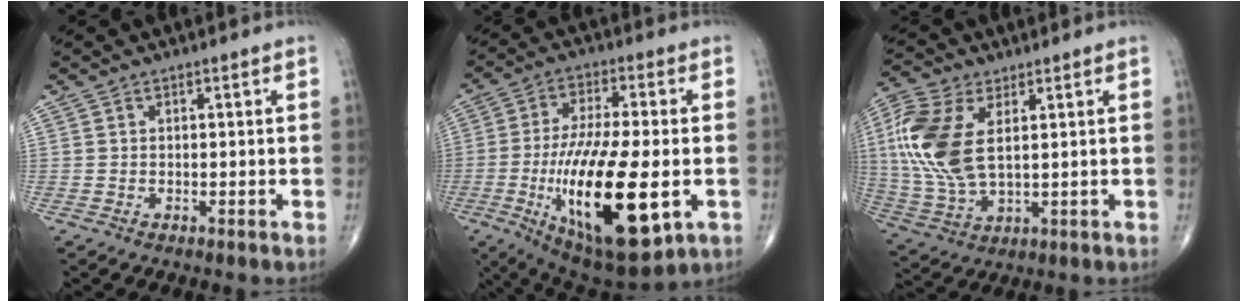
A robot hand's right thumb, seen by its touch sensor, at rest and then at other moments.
{"total": 23.6, "force": [-5.4, 8.0, 21.6], "torque": [-0.414, -0.021, -0.074]}
{"total": 15.3, "force": [3.4, 8.0, 12.6], "torque": [-0.296, -0.004, 0.071]}